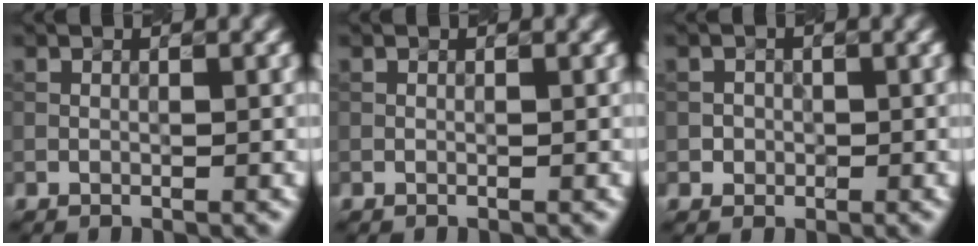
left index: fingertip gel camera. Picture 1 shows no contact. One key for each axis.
{"total": 0.0}
{"total": 1.3, "fx": -0.2, "fy": 1.3, "fz": 0.1, "tx": 0.013, "ty": 0.001, "tz": -0.003}